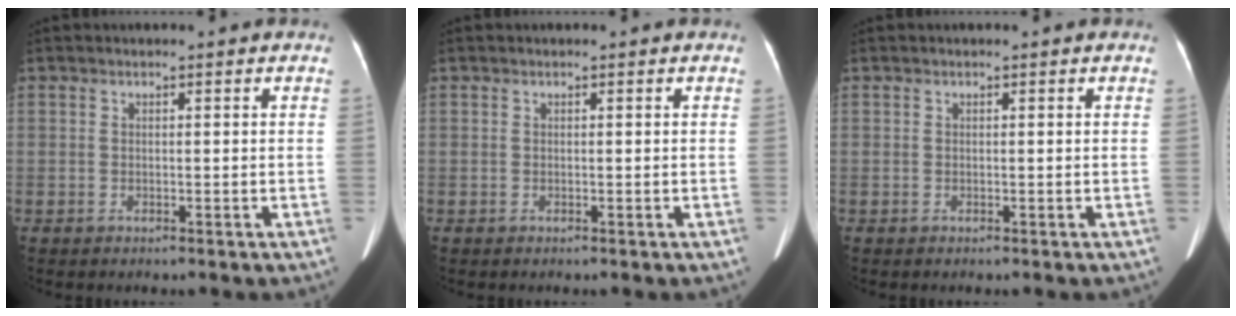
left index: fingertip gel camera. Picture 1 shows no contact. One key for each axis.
{"total": 0.0}
{"total": 0.0}